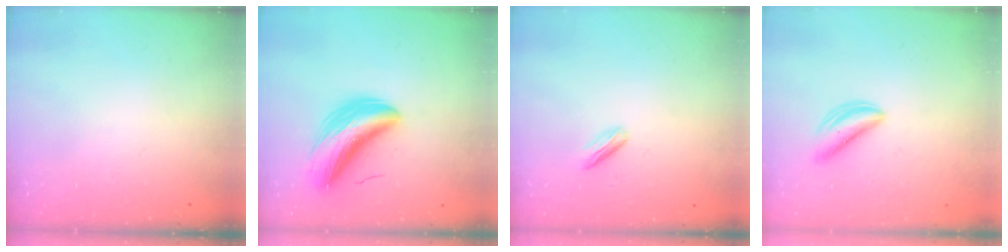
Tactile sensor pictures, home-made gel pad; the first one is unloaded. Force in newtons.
{"total": 10.9, "press": 10.6, "slide": 2.4}
{"total": 2.9, "press": 2.8, "slide": 0.8}
{"total": 3.6, "press": 3.6, "slide": 0.3}